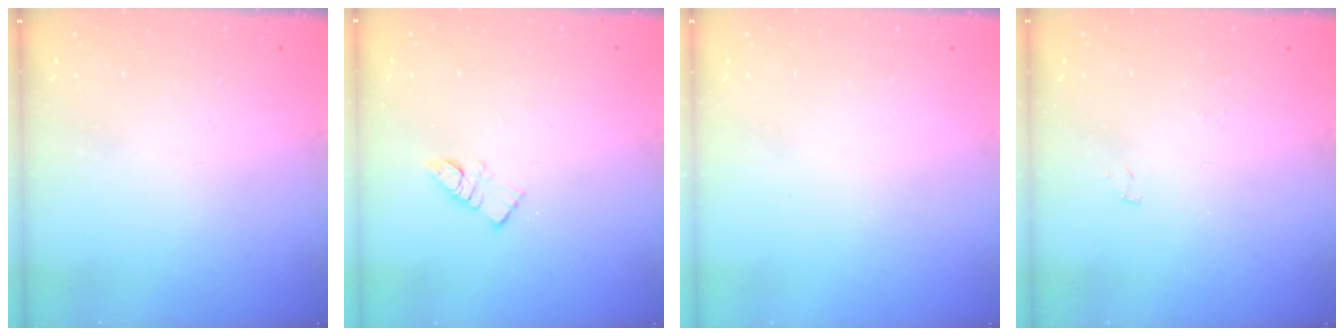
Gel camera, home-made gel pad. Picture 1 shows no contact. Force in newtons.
{"total": 5.7, "press": 5.7, "slide": 0.2}
{"total": 0.0}
{"total": 4.1, "press": 4.1, "slide": 0.4}